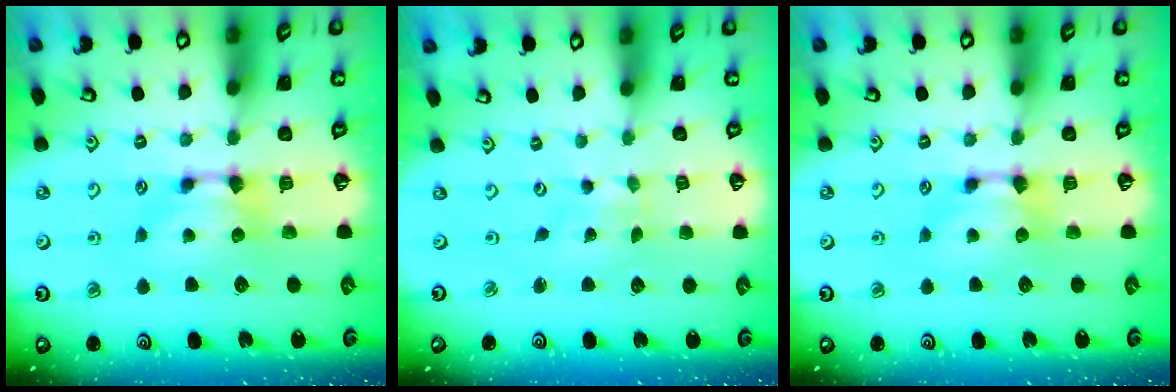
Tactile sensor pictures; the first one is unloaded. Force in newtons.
{"total": 5.8, "press": 5.8, "slide": 0.5}
{"total": 0.0}